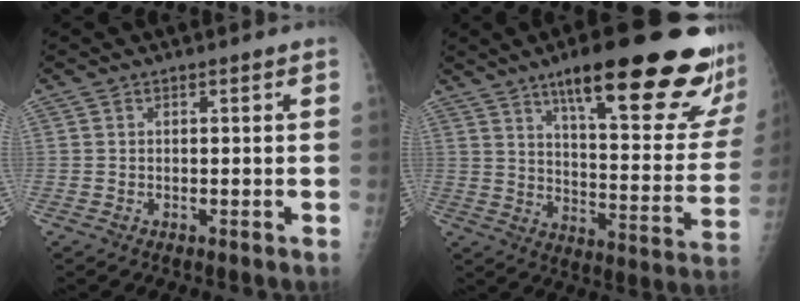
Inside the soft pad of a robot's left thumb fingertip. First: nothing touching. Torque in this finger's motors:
{"motor_torque": [1.96, 0.67, 1.44, -1.32, 0.40]}